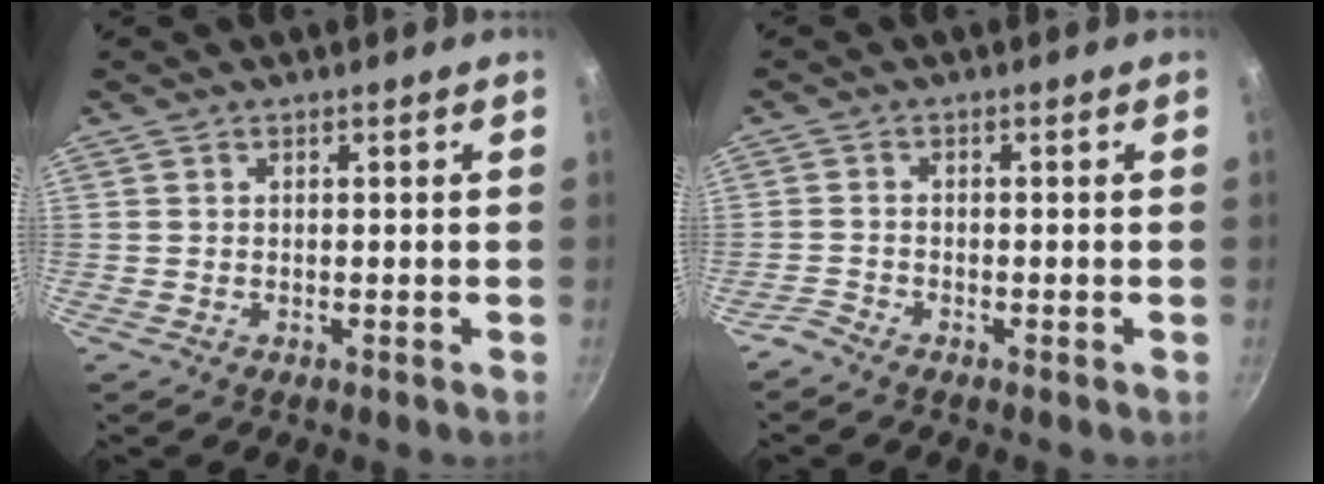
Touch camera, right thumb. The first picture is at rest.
{"total": 1.7, "force": [-1.6, 0.4, 0.5], "torque": [-0.021, 0.009, -0.039]}